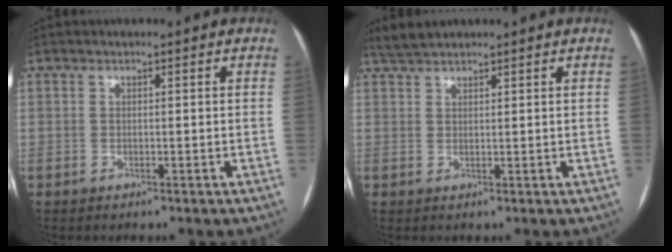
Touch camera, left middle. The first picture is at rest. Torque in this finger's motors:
{"motor_torque": [0.10, -0.13, -0.05, -0.01]}